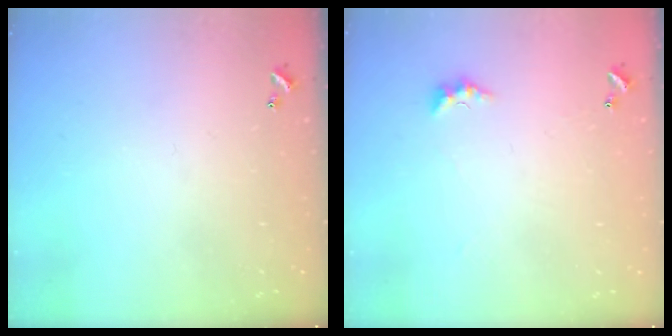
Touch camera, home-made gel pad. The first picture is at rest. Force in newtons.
{"total": 3.1, "press": 3.1, "slide": 0.7}